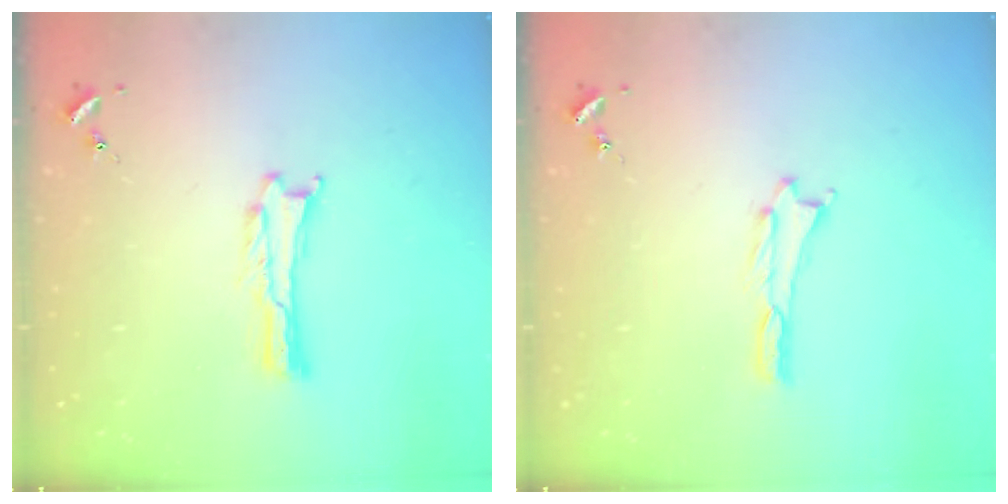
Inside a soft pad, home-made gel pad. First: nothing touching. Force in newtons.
{"total": 0.0}